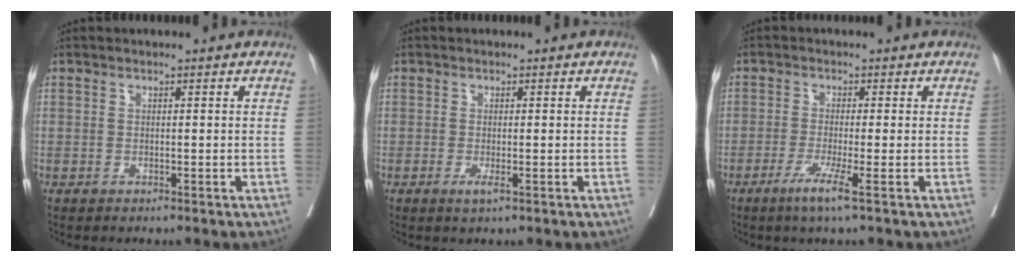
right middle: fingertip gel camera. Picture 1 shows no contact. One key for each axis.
{"total": 1.3, "fx": -0.2, "fy": -0.6, "fz": 1.1, "tx": -0.016, "ty": -0.005, "tz": -0.005}
{"total": 4.0, "fx": -1.7, "fy": -1.5, "fz": 3.3, "tx": -0.061, "ty": -0.014, "tz": -0.038}